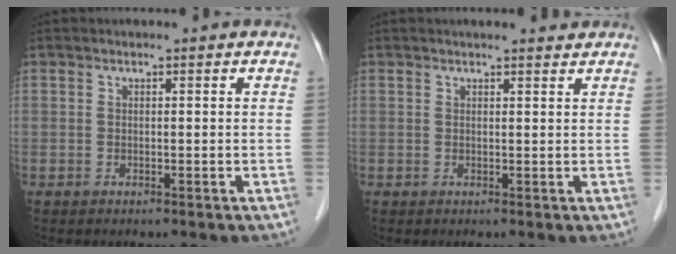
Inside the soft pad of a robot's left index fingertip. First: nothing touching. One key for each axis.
{"total": 3.2, "fx": 2.9, "fy": 0.4, "fz": 1.1, "tx": -0.017, "ty": 0.005, "tz": 0.034}